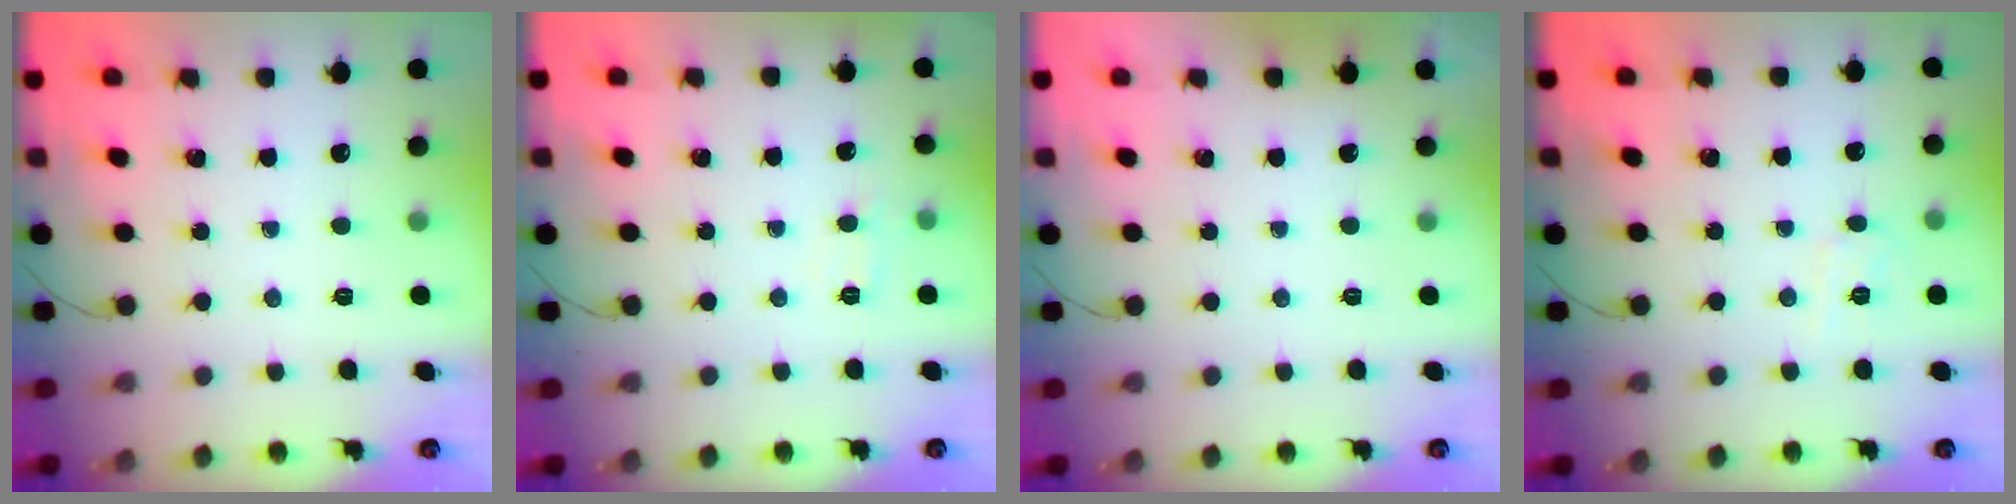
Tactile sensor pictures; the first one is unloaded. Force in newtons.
{"total": 5.6, "press": 5.4, "slide": 1.3}
{"total": 1.9, "press": 1.9, "slide": 0.3}
{"total": 4.1, "press": 3.9, "slide": 1.3}